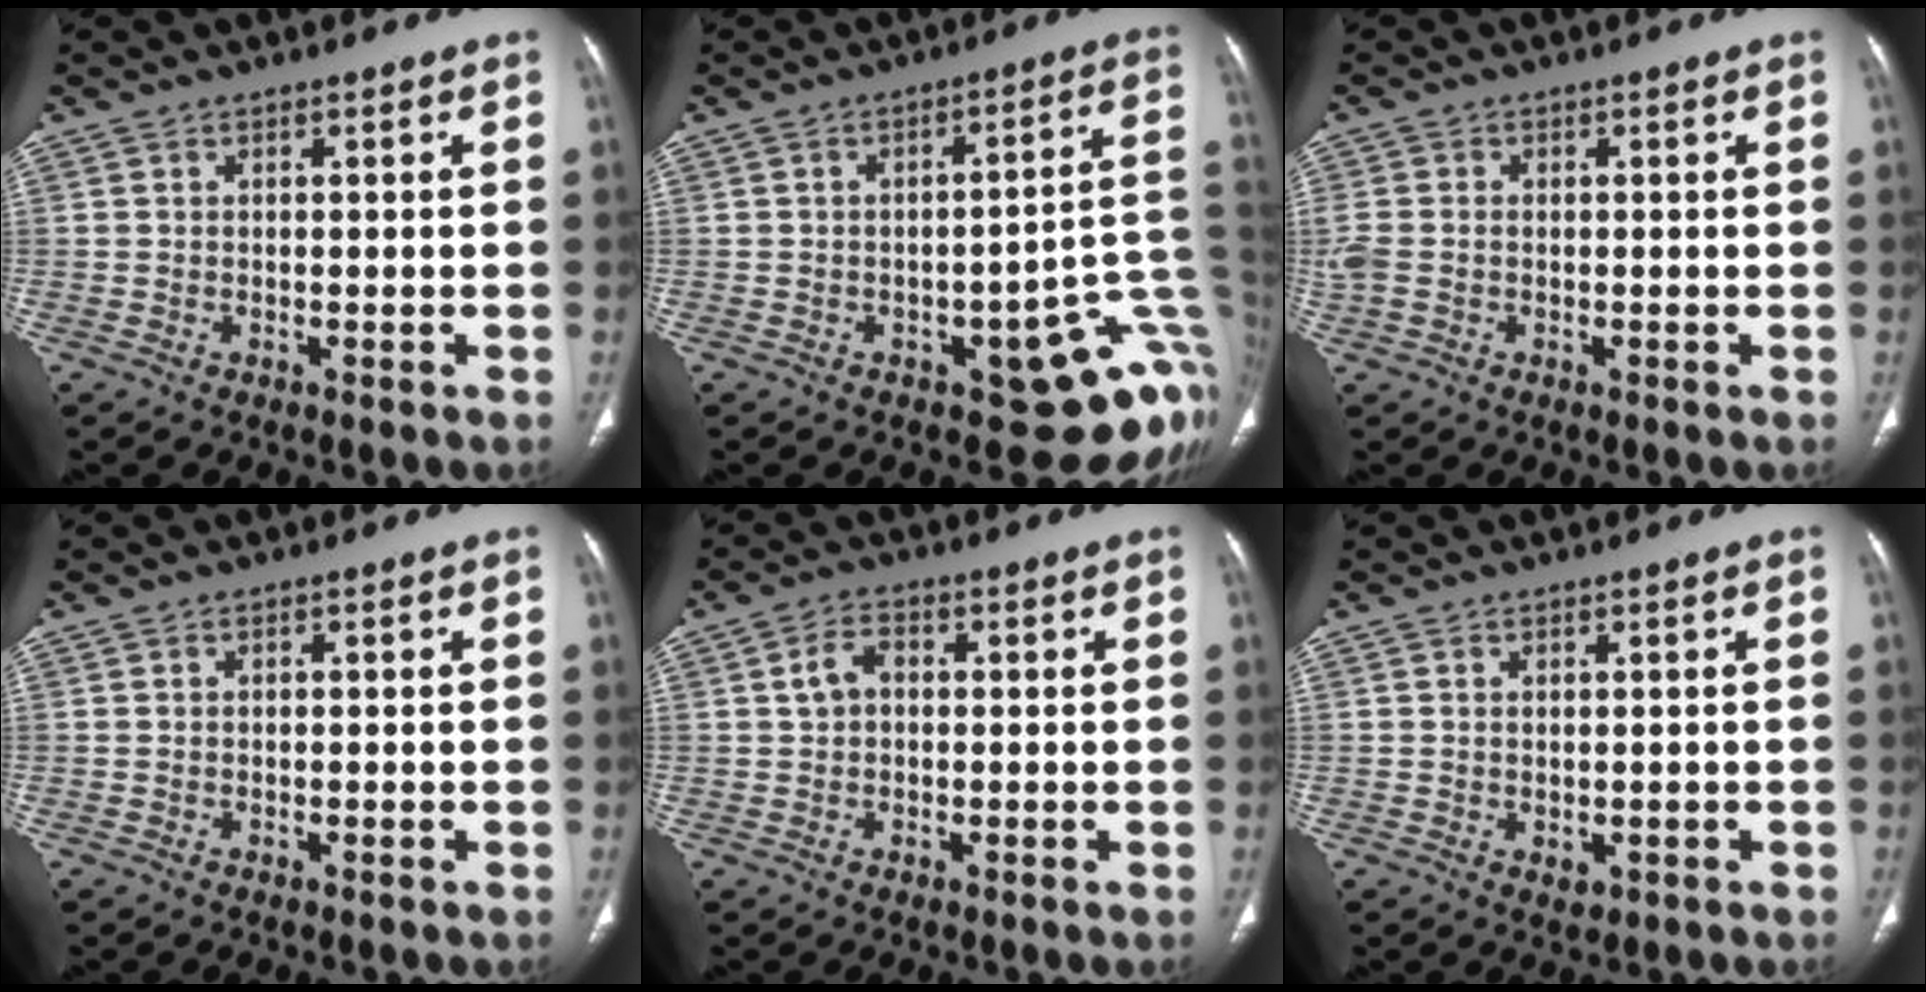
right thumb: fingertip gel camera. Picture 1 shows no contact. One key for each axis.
{"total": 17.5, "fx": -4.8, "fy": 7.4, "fz": 15.1, "tx": -0.123, "ty": 0.031, "tz": -0.043}
{"total": 3.7, "fx": -0.4, "fy": 2.8, "fz": 2.4, "tx": -0.074, "ty": 0.006, "tz": -0.006}
{"total": 0.0}
{"total": 3.8, "fx": 0.5, "fy": 2.7, "fz": 2.7, "tx": -0.049, "ty": 0.015, "tz": 0.006}
{"total": 1.5, "fx": -0.1, "fy": 1.1, "fz": 1.0, "tx": -0.015, "ty": -0.004, "tz": 0.004}